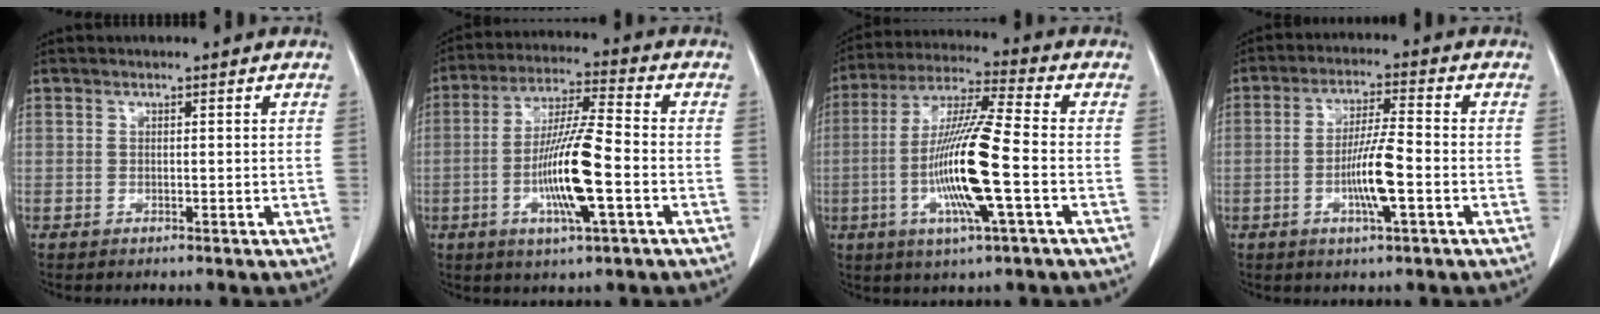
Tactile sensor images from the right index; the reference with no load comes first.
{"total": 12.7, "force": [-3.3, 0.7, 12.2], "torque": [-0.236, -0.008, -0.065]}
{"total": 14.9, "force": [-3.3, 0.2, 14.5], "torque": [-0.292, -0.010, -0.069]}
{"total": 7.7, "force": [-2.1, 0.3, 7.4], "torque": [-0.142, -0.002, -0.042]}